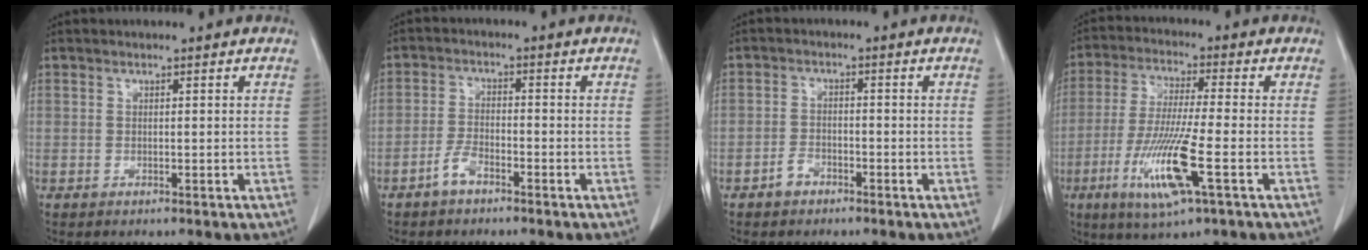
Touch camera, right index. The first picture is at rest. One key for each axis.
{"total": 3.3, "fx": -2.4, "fy": 1.3, "fz": 1.9, "tx": -0.039, "ty": 0.003, "tz": -0.046}
{"total": 2.5, "fx": -1.7, "fy": 1.6, "fz": 0.9, "tx": -0.015, "ty": 0.006, "tz": -0.028}
{"total": 11.9, "fx": -4.3, "fy": 0.3, "fz": 11.1, "tx": -0.230, "ty": -0.025, "tz": -0.079}